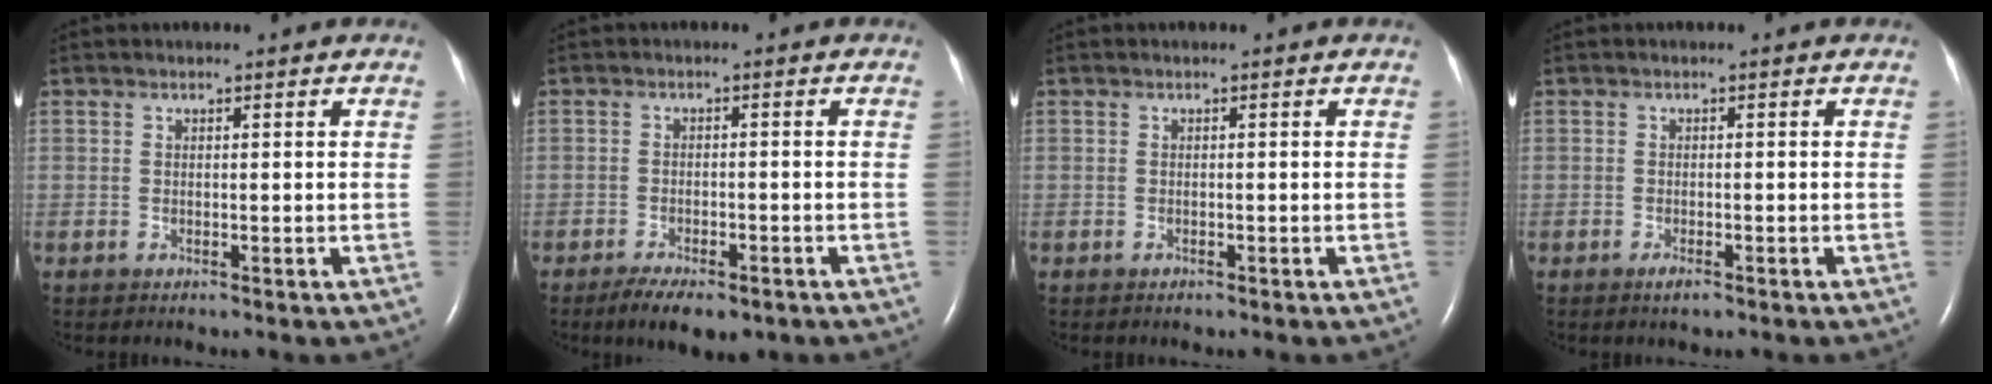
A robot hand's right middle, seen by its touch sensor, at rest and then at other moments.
{"total": 6.7, "force": [-4.9, 2.4, 4.0], "torque": [-0.061, -0.008, -0.072]}
{"total": 0.0}
{"total": 1.3, "force": [-0.9, 0.3, 0.9], "torque": [-0.021, -0.003, -0.012]}